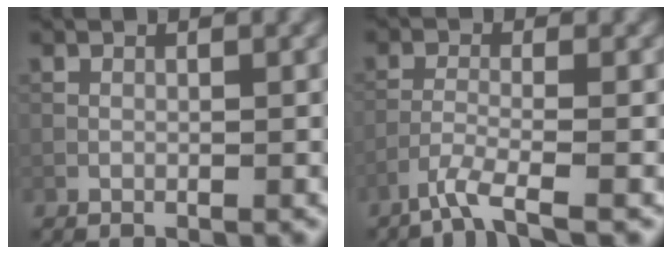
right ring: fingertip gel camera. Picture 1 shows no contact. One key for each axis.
{"total": 3.1, "fx": -2.3, "fy": 0.3, "fz": 2.1, "tx": -0.039, "ty": -0.003, "tz": -0.059}